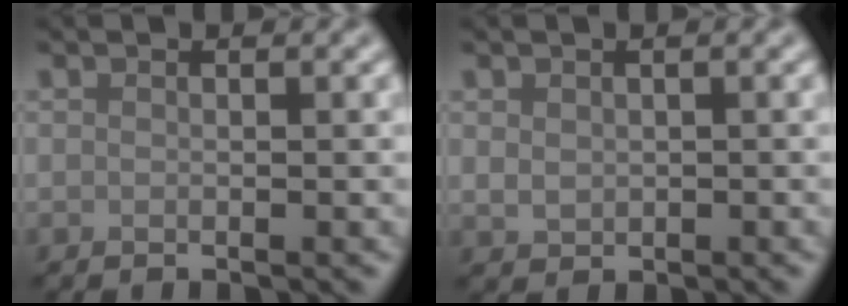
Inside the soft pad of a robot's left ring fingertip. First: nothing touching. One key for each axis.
{"total": 1.2, "fx": 0.3, "fy": 1.0, "fz": 0.6, "tx": -0.012, "ty": -0.003, "tz": 0.009}